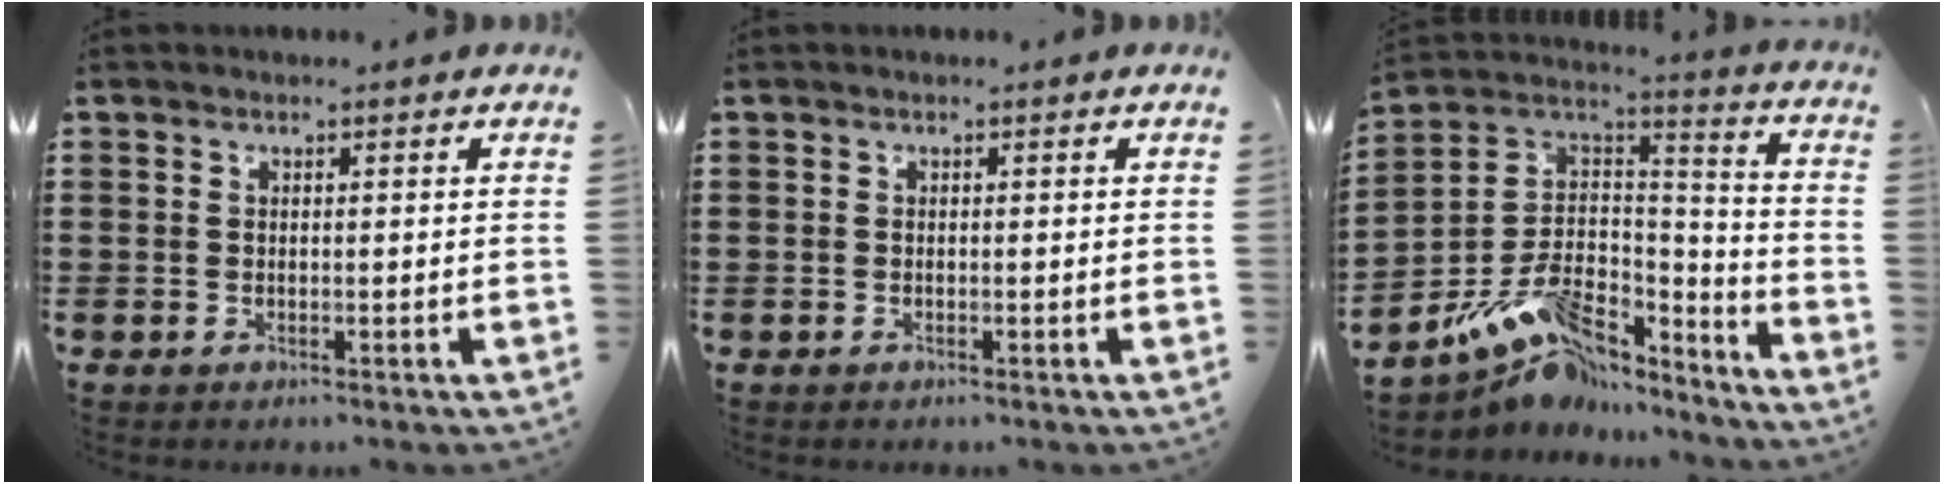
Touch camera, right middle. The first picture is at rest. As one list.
[{"total": 0.0}, {"total": 9.8, "force": [-6.8, 5.1, 4.9], "torque": [-0.106, 0.012, -0.132]}]